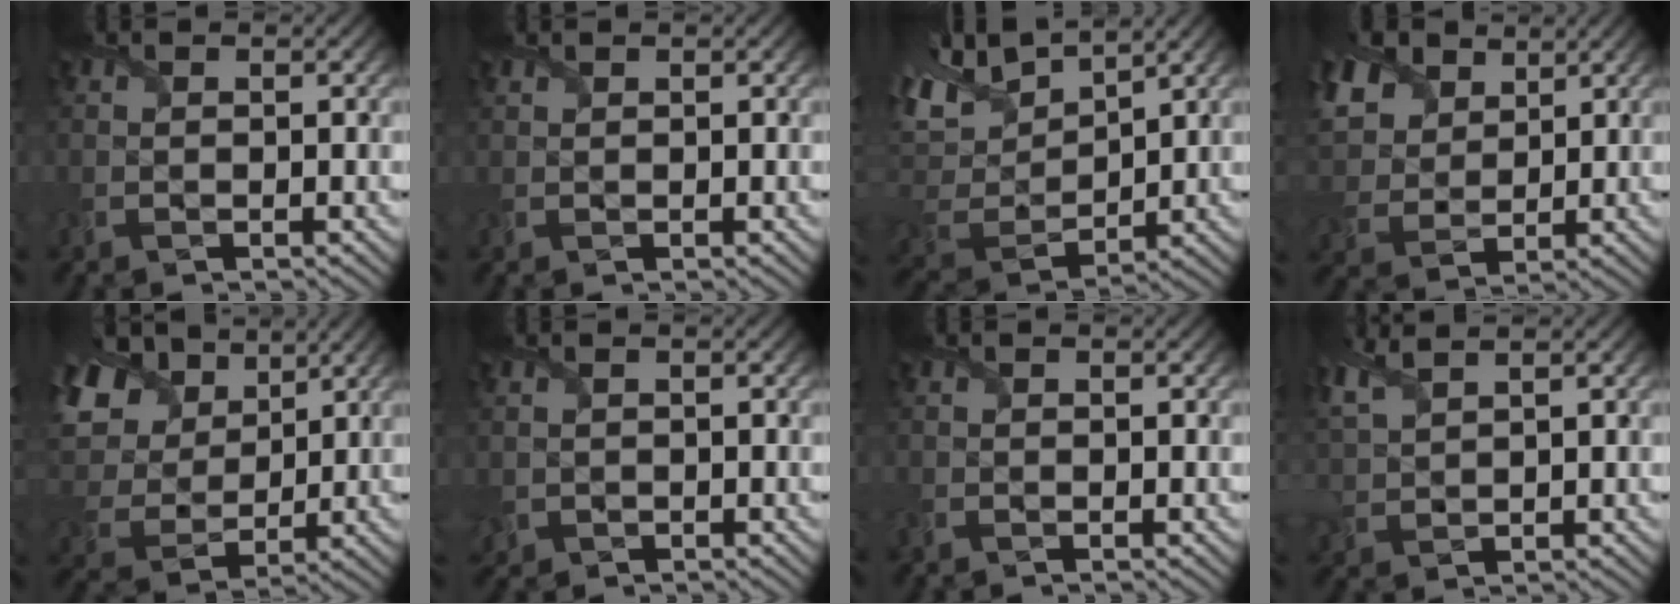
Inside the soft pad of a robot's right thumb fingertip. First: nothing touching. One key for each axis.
{"total": 0.7, "fx": 0.7, "fy": 0.1, "fz": 0.1, "tx": -0.006, "ty": 0.003, "tz": 0.018}
{"total": 12.6, "fx": 8.1, "fy": 5.4, "fz": 8.1, "tx": -0.219, "ty": 0.032, "tz": 0.148}
{"total": 9.8, "fx": 5.3, "fy": 6.5, "fz": 5.1, "tx": -0.158, "ty": 0.022, "tz": 0.100}
{"total": 13.3, "fx": 5.7, "fy": 9.1, "fz": 7.8, "tx": -0.224, "ty": 0.031, "tz": 0.104}
{"total": 1.4, "fx": -0.3, "fy": 1.3, "fz": 0.3, "tx": -0.014, "ty": -0.010, "tz": -0.007}
{"total": 0.8, "fx": -0.7, "fy": 0.4, "fz": 0.2, "tx": -0.008, "ty": -0.009, "tz": -0.014}
{"total": 4.6, "fx": 3.4, "fy": 1.4, "fz": 2.8, "tx": -0.087, "ty": 0.016, "tz": 0.074}